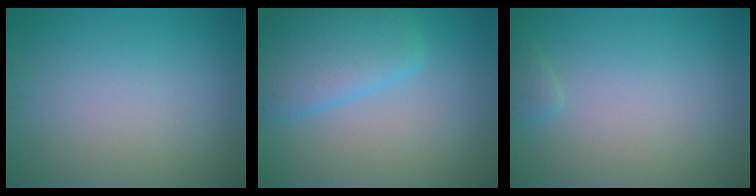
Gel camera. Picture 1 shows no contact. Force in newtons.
{"total": 5.2, "press": 5.2, "slide": 0.3}
{"total": 0.9, "press": 0.9, "slide": 0.1}